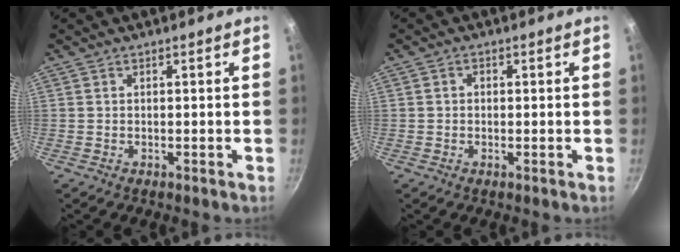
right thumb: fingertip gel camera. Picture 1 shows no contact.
{"total": 1.0, "force": [0.0, 0.8, 0.6], "torque": [-0.011, 0.004, -0.003]}